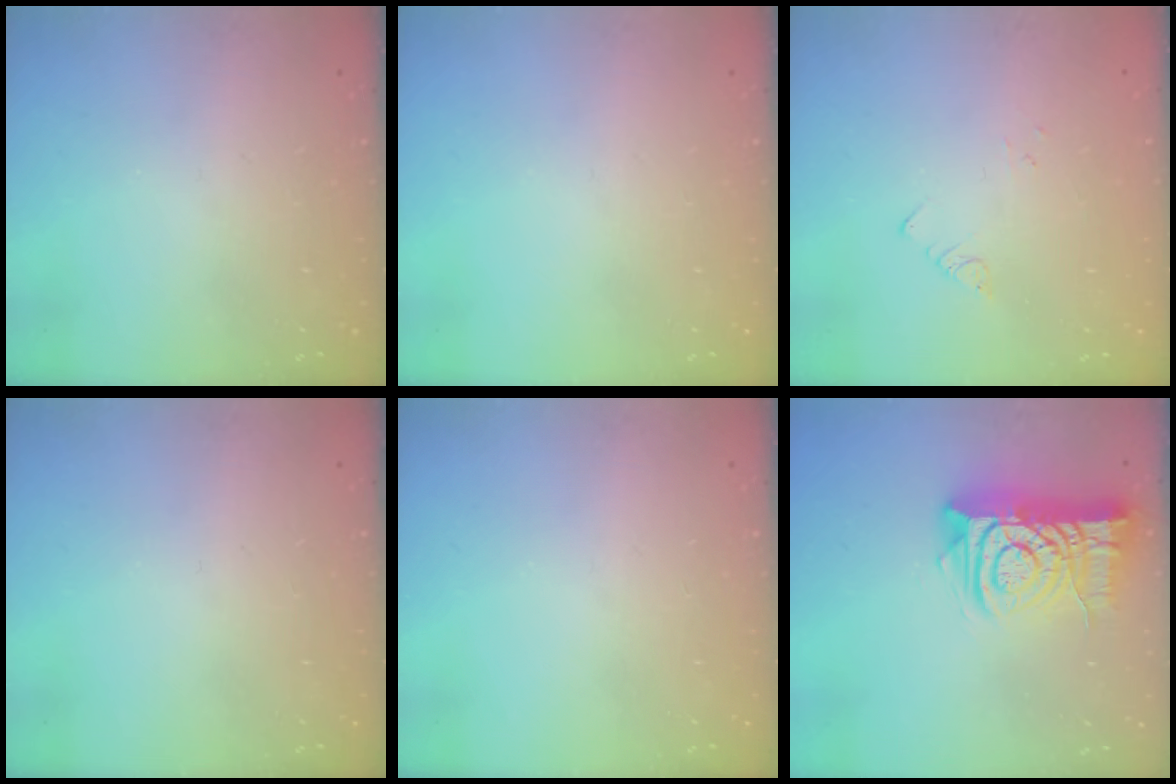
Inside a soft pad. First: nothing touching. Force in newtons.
{"total": 0.0}
{"total": 1.8, "press": 1.8, "slide": 0.2}
{"total": 0.0}
{"total": 0.0}
{"total": 13.2, "press": 13.2, "slide": 1.5}